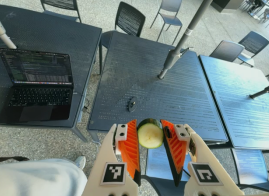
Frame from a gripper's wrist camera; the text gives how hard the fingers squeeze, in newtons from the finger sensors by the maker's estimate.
{"total": 9.6, "left": 9.3, "right": 9.8}